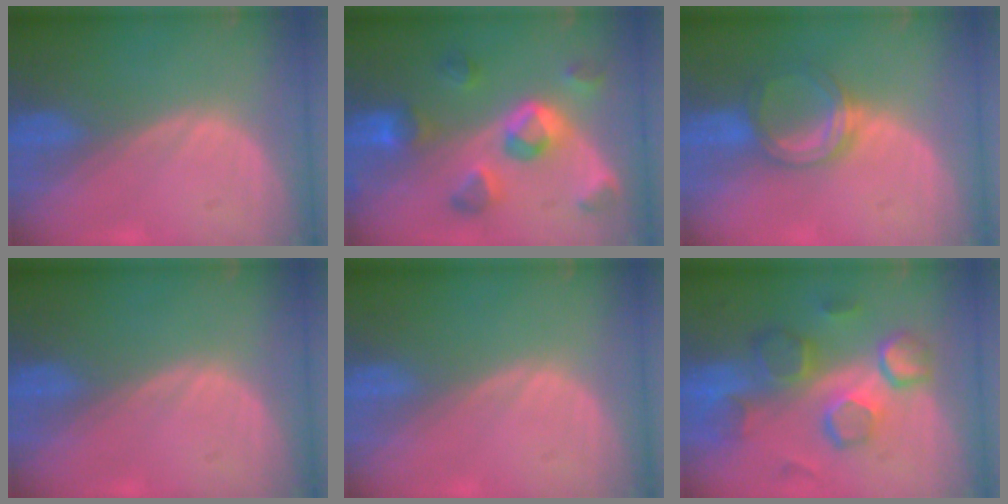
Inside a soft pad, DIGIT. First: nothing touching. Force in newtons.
{"total": 8.4, "press": 8.1, "slide": 2.3}
{"total": 5.2, "press": 4.9, "slide": 1.5}
{"total": 0.0}
{"total": 0.0}
{"total": 10.4, "press": 9.3, "slide": 4.8}